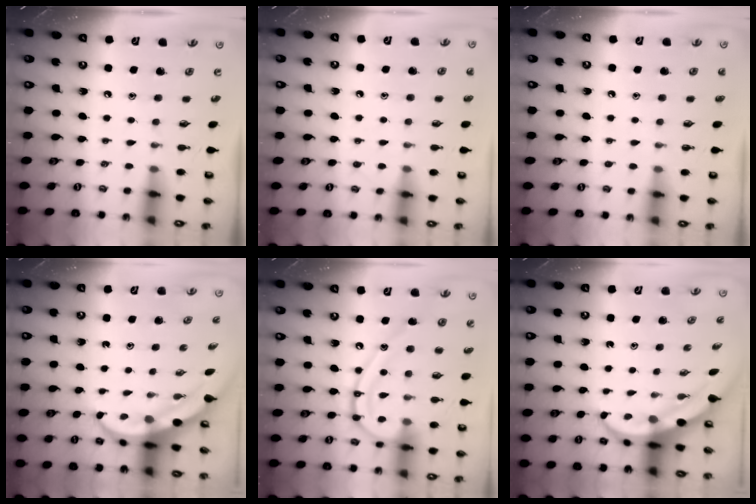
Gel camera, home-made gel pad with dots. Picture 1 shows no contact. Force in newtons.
{"total": 4.8, "press": 4.8, "slide": 0.5}
{"total": 0.7, "press": 0.7, "slide": 0.0}
{"total": 4.5, "press": 4.4, "slide": 0.5}
{"total": 14.4, "press": 14.3, "slide": 1.5}
{"total": 4.5, "press": 4.4, "slide": 0.5}